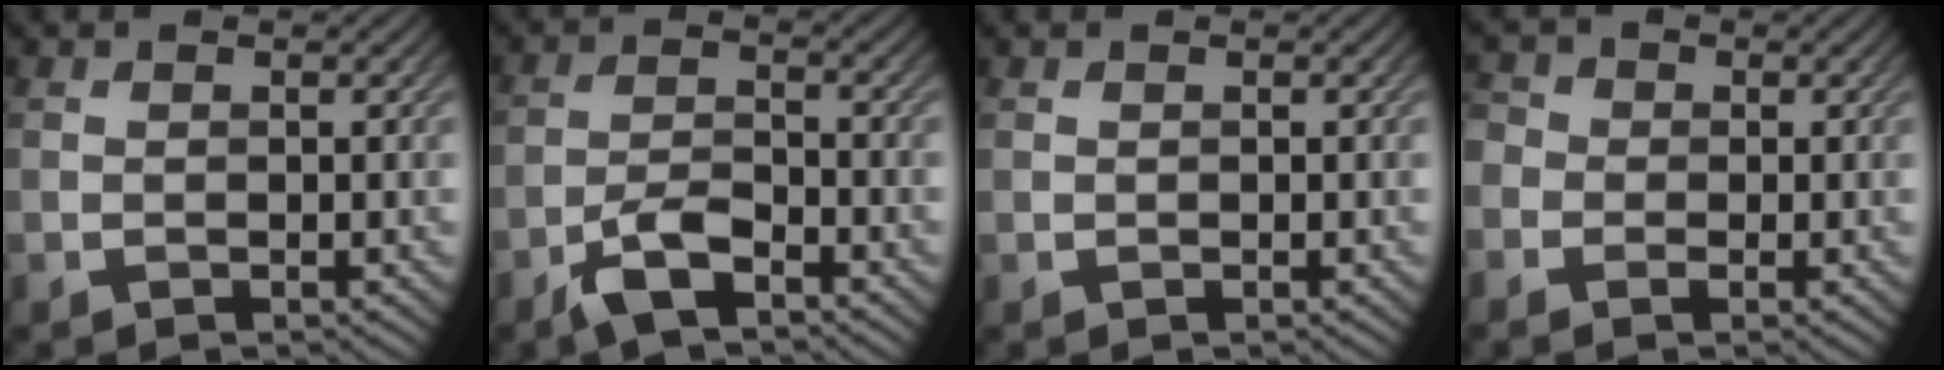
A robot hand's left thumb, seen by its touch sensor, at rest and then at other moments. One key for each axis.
{"total": 4.9, "fx": -3.7, "fy": 1.4, "fz": 3.0, "tx": -0.062, "ty": -0.002, "tz": -0.079}
{"total": 0.0}
{"total": 2.8, "fx": -0.9, "fy": 2.5, "fz": 1.0, "tx": -0.017, "ty": 0.003, "tz": -0.029}